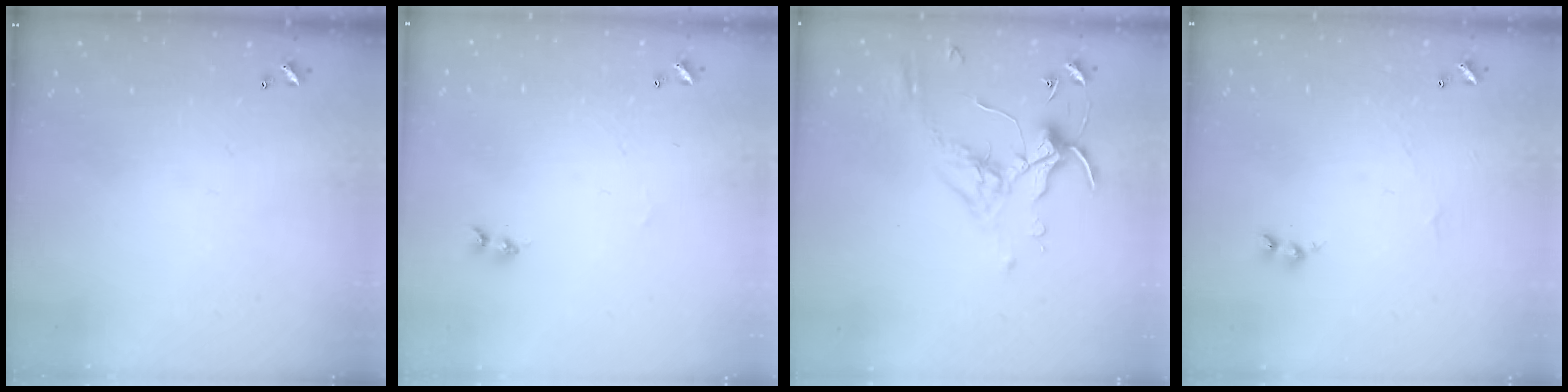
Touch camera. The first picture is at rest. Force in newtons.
{"total": 1.1, "press": 0.9, "slide": 0.5}
{"total": 0.7, "press": 0.6, "slide": 0.4}
{"total": 1.7, "press": 1.6, "slide": 0.6}